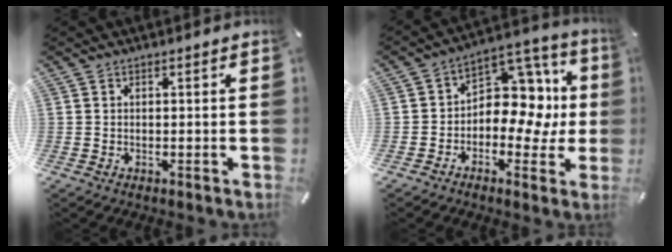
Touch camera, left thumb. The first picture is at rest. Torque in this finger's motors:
{"motor_torque": [0.03, 0.83, 0.82, -0.06, 0.23]}